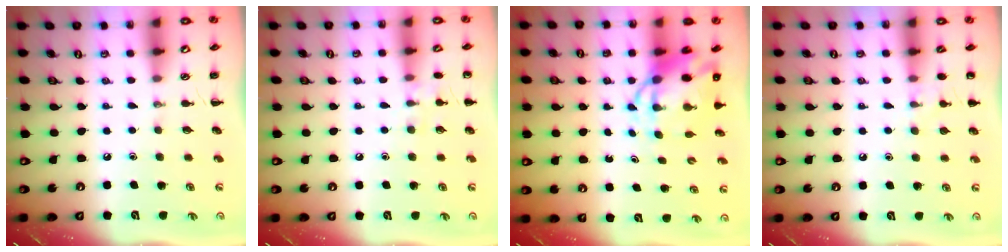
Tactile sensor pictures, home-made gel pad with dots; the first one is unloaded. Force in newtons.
{"total": 7.2, "press": 7.0, "slide": 1.8}
{"total": 6.9, "press": 6.7, "slide": 1.8}
{"total": 7.4, "press": 7.0, "slide": 2.1}